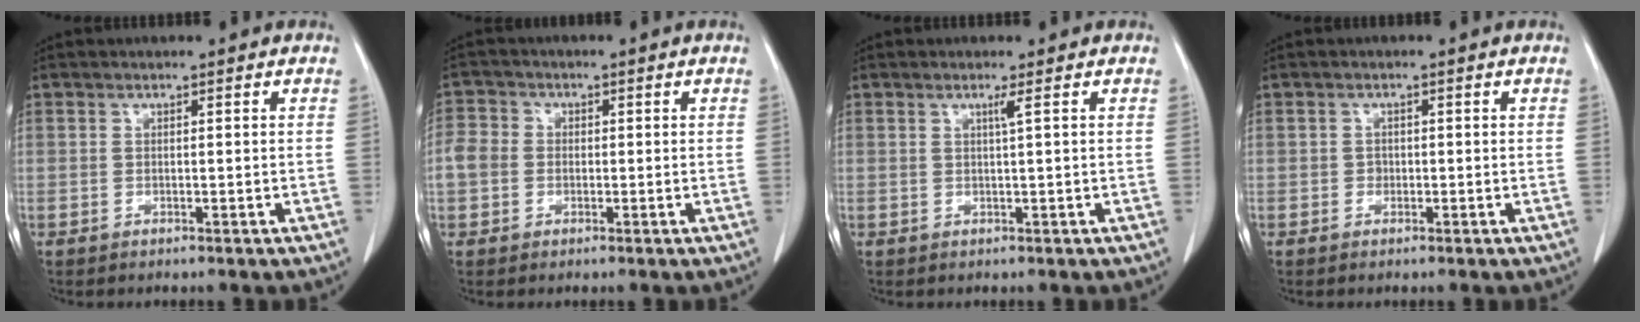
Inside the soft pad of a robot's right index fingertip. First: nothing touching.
{"total": 4.2, "force": [-0.4, 3.7, 1.8], "torque": [-0.044, 0.016, -0.012]}
{"total": 1.1, "force": [0.4, -0.4, 0.9], "torque": [-0.022, -0.003, 0.010]}
{"total": 0.9, "force": [-0.2, 0.8, 0.3], "torque": [0.001, 0.004, -0.005]}